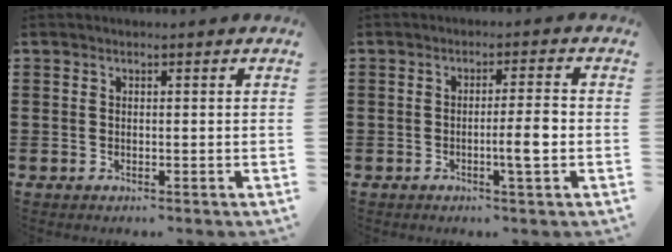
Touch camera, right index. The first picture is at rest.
{"total": 4.5, "force": [-1.1, 0.1, 4.4], "torque": [-0.075, -0.005, -0.021]}